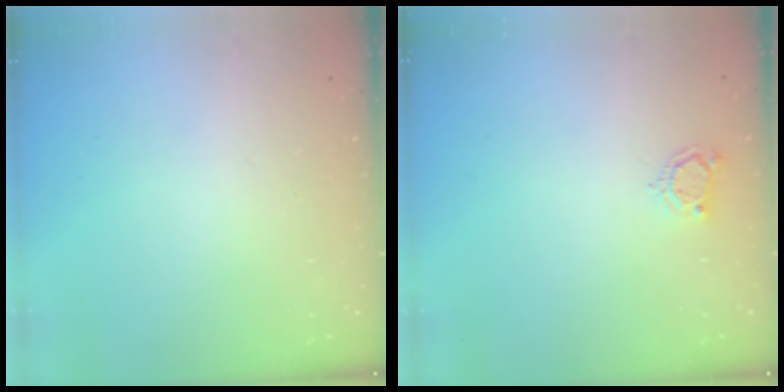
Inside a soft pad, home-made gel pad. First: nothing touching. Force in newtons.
{"total": 4.2, "press": 4.1, "slide": 0.6}